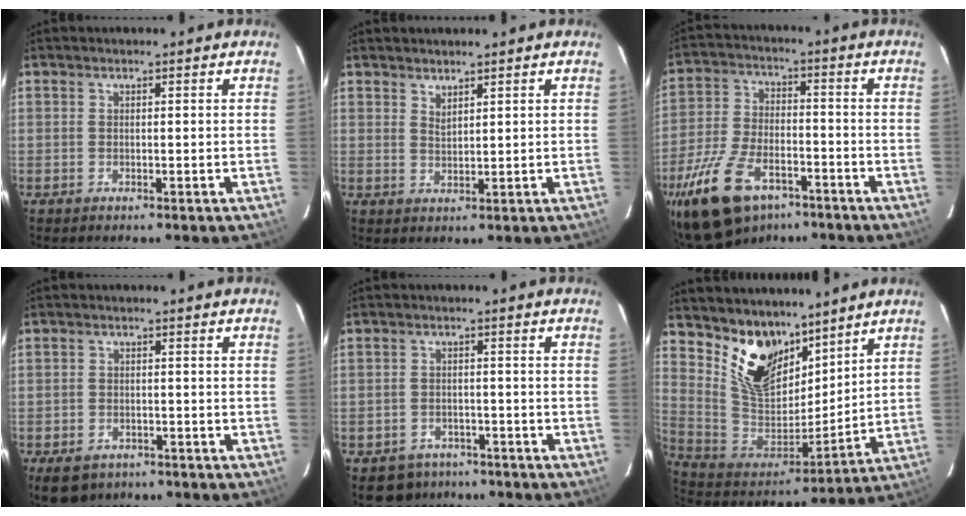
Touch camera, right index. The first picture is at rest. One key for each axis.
{"total": 2.0, "fx": 1.8, "fy": 0.5, "fz": 0.7, "tx": -0.012, "ty": 0.000, "tz": 0.032}
{"total": 18.6, "fx": -11.8, "fy": 9.7, "fz": 10.6, "tx": -0.236, "ty": -0.018, "tz": -0.205}
{"total": 6.9, "fx": -4.6, "fy": 4.4, "fz": 2.7, "tx": -0.066, "ty": -0.004, "tz": -0.065}
{"total": 6.4, "fx": -4.8, "fy": 4.2, "fz": 0.9, "tx": -0.037, "ty": 0.017, "tz": -0.064}
{"total": 15.6, "fx": 10.8, "fy": 8.2, "fz": 7.7, "tx": -0.163, "ty": 0.000, "tz": 0.214}